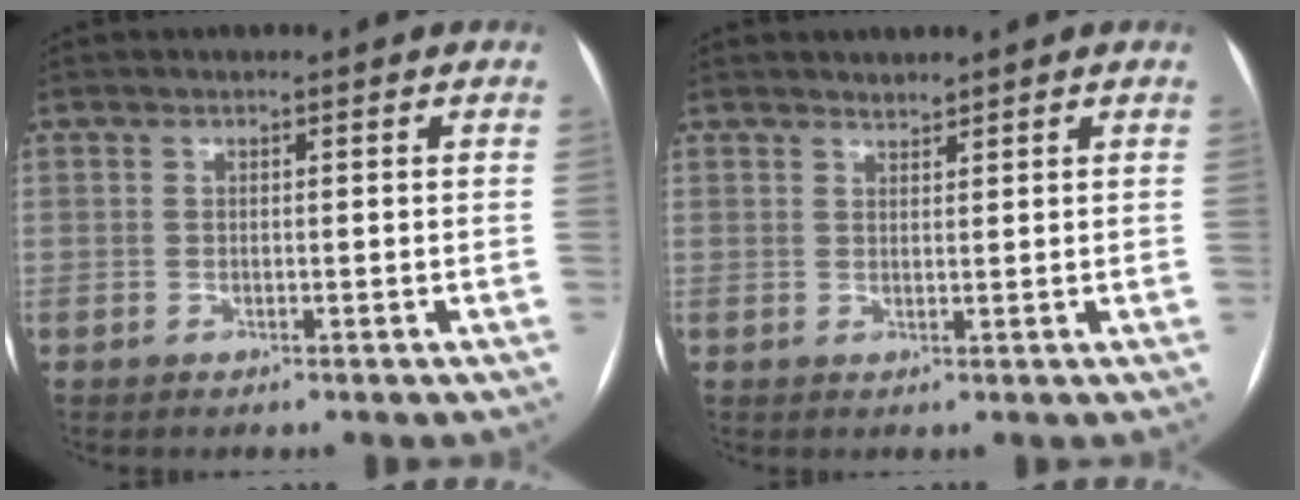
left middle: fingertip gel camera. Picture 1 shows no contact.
{"total": 1.1, "force": [1.1, 0.0, 0.0], "torque": [-0.005, 0.001, 0.022]}